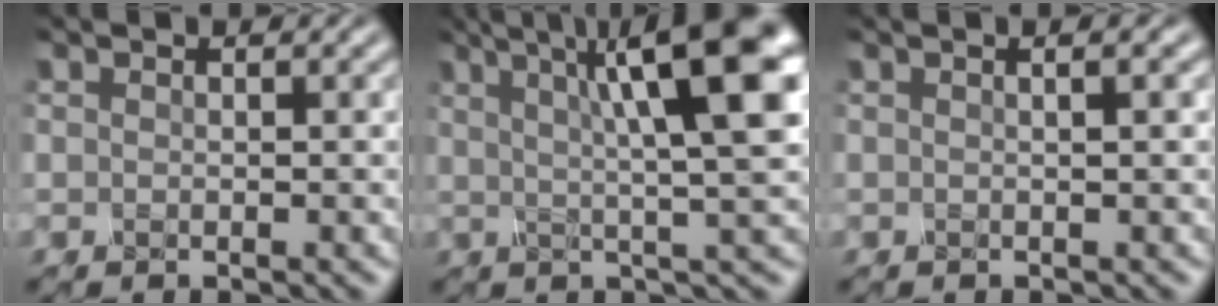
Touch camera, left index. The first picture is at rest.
{"total": 11.1, "force": [3.4, 2.5, 10.3], "torque": [-0.124, 0.011, 0.050]}
{"total": 3.9, "force": [1.5, 2.0, 3.0], "torque": [-0.015, 0.023, -0.006]}